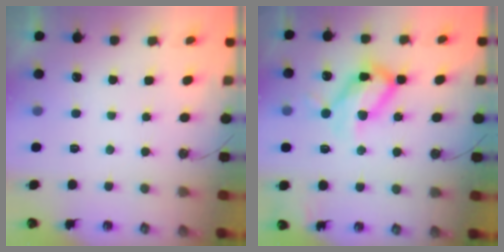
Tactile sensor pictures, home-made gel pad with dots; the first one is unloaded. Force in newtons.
{"total": 17.9, "press": 17.8, "slide": 1.9}